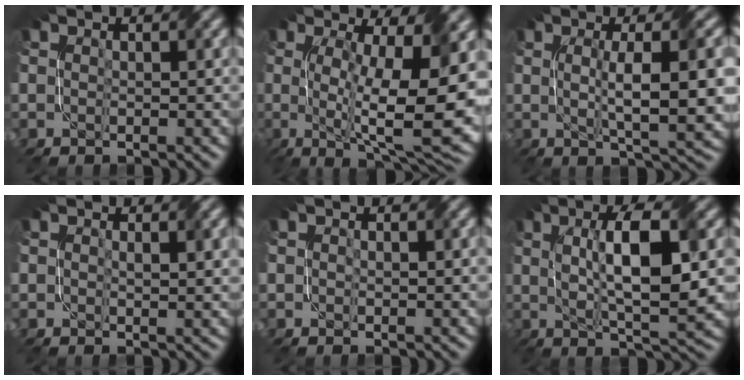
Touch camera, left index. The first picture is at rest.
{"total": 13.3, "force": [-0.3, 3.6, 12.8], "torque": [-0.185, -0.007, 0.004]}
{"total": 8.3, "force": [0.5, 2.0, 8.1], "torque": [-0.114, 0.002, 0.010]}
{"total": 2.1, "force": [0.8, 0.7, 1.8], "torque": [-0.025, -0.001, 0.014]}
{"total": 1.1, "force": [0.4, 0.6, 0.8], "torque": [-0.010, 0.000, 0.007]}
{"total": 9.1, "force": [1.5, 2.4, 8.7], "torque": [-0.137, 0.005, 0.024]}